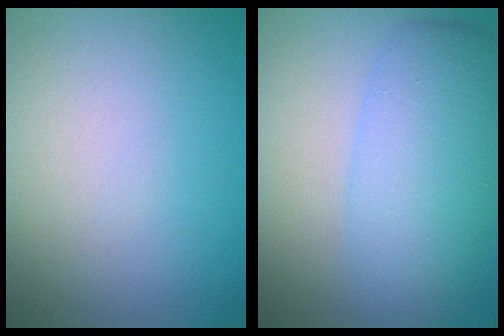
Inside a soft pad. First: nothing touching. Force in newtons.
{"total": 6.6, "press": 6.6, "slide": 0.1}